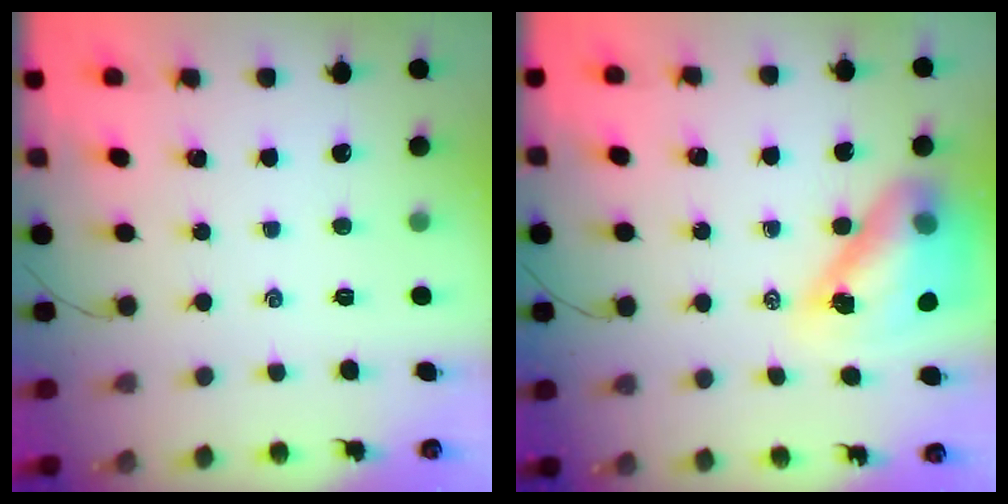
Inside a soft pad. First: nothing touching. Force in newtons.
{"total": 15.0, "press": 14.3, "slide": 4.5}